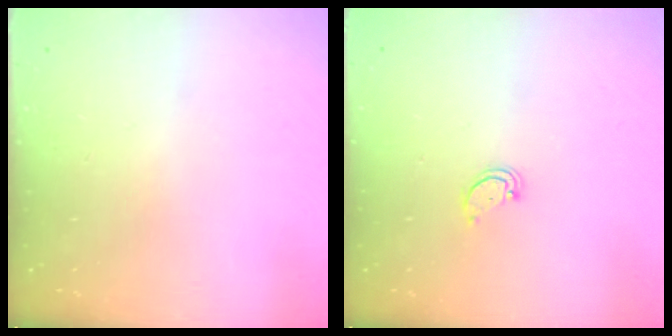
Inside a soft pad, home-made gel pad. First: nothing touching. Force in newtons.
{"total": 2.1, "press": 2.1, "slide": 0.2}